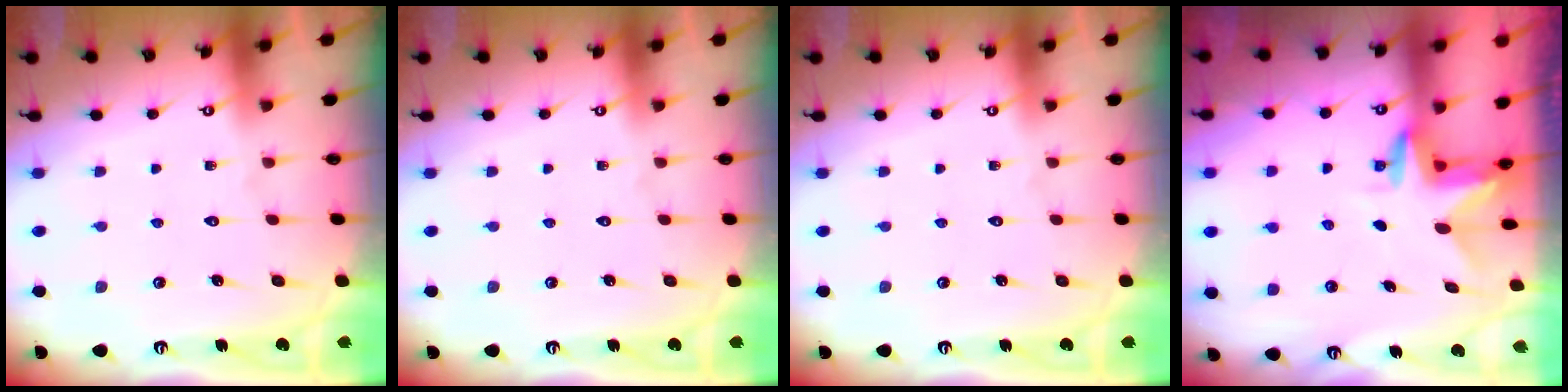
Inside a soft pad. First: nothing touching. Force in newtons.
{"total": 0.0}
{"total": 0.0}
{"total": 3.0, "press": 3.0, "slide": 0.2}